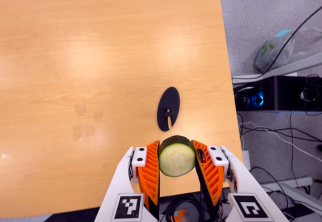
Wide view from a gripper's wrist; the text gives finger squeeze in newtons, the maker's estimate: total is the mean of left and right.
{"total": 11.3, "left": 10.3, "right": 12.4}